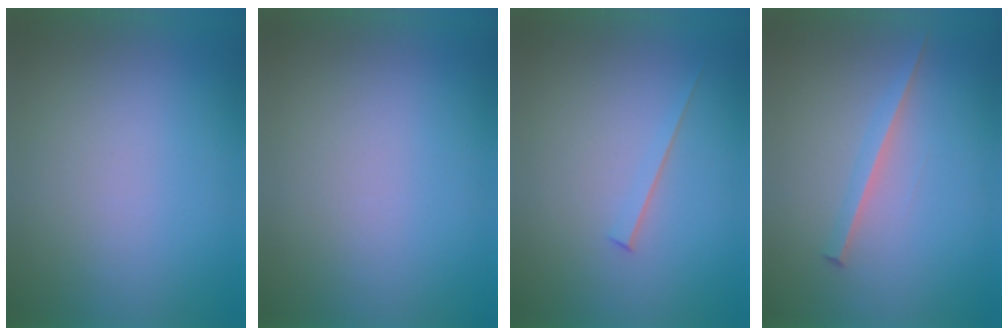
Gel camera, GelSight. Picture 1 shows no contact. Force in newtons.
{"total": 1.3}
{"total": 1.5}
{"total": 1.8}